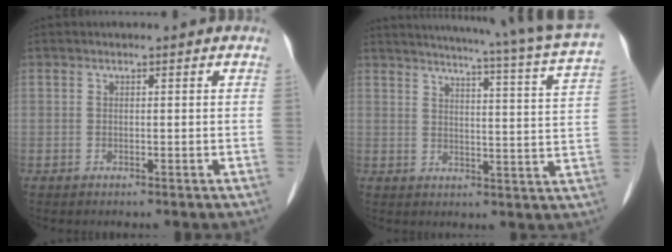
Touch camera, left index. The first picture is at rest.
{"total": 18.7, "force": [16.3, -1.2, 9.0], "torque": [-0.140, -0.053, 0.188]}